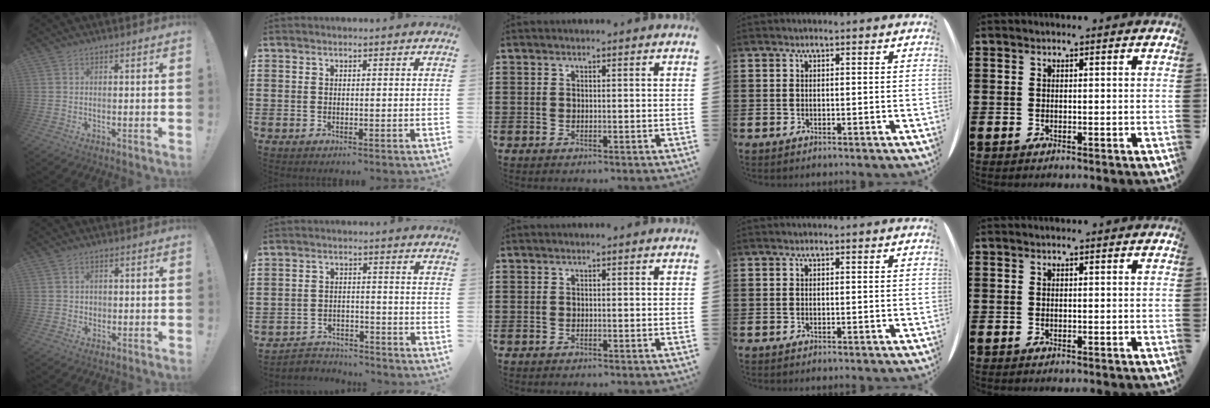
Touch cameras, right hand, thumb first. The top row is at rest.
{"thumb": {"total": 1.8, "force": [0.5, 1.7, 0.5], "torque": [-0.005, -0.001, 0.008]}, "index": {"total": 3.4, "force": [-3.3, 0.8, -0.1], "torque": [-0.007, 0.001, -0.071]}}